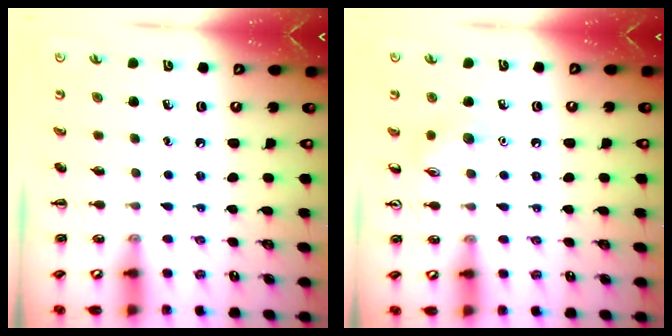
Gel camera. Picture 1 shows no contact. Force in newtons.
{"total": 7.2, "press": 7.2, "slide": 1.0}